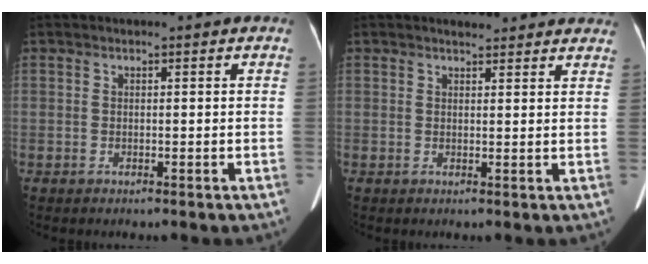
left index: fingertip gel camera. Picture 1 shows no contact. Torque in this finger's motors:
{"motor_torque": [0.40, -0.65, 0.02, 0.02]}